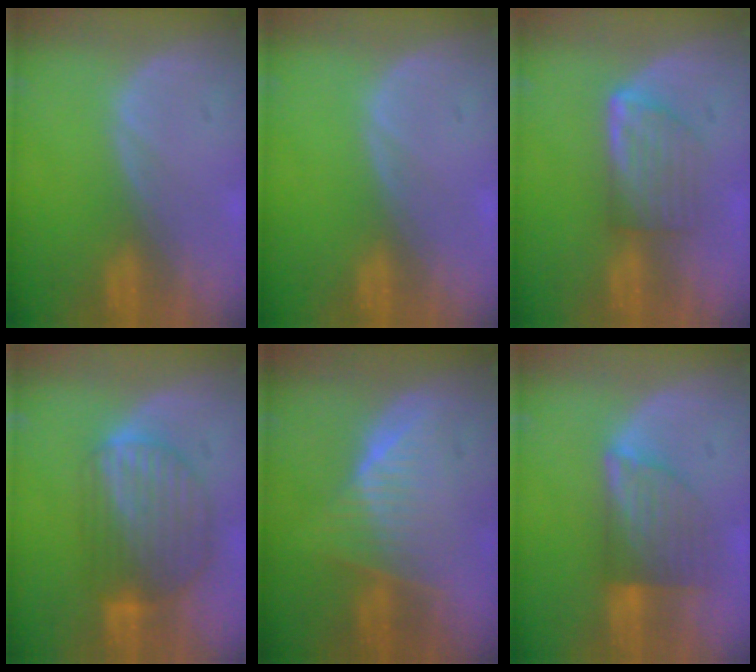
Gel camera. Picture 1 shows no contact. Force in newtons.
{"total": 0.0}
{"total": 5.8, "press": 5.3, "slide": 2.3}
{"total": 8.7, "press": 7.7, "slide": 4.1}
{"total": 6.9, "press": 6.3, "slide": 2.7}
{"total": 7.2, "press": 6.3, "slide": 3.4}